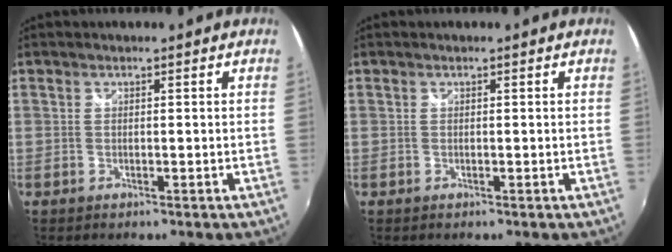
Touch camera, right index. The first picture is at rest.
{"total": 0.0}